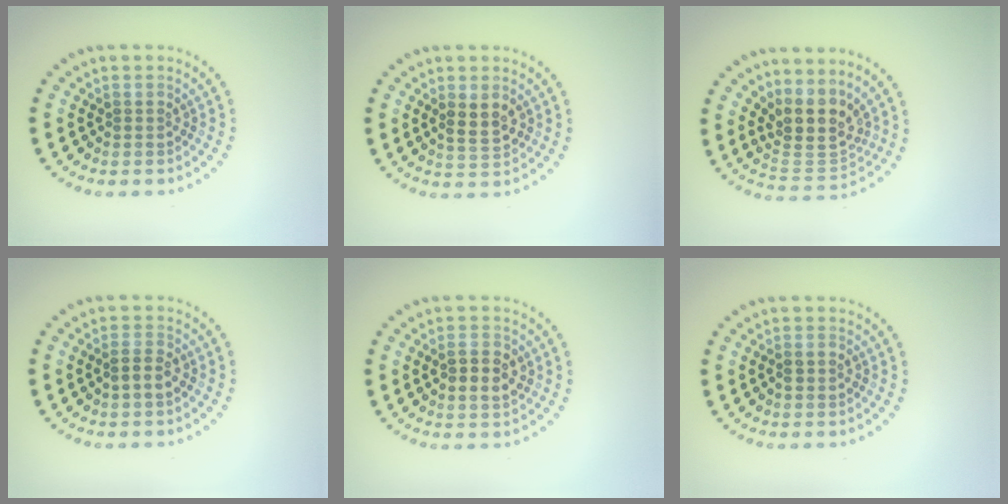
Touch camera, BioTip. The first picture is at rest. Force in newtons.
{"total": 2.4, "press": 2.4, "slide": 0.6}
{"total": 4.3, "press": 3.6, "slide": 2.3}
{"total": 1.9, "press": 1.7, "slide": 0.7}
{"total": 2.9, "press": 2.9, "slide": 0.2}
{"total": 0.6, "press": 0.5, "slide": 0.2}